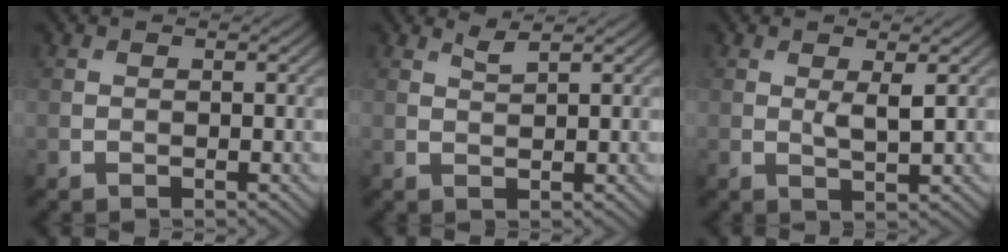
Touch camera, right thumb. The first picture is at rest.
{"total": 1.3, "force": [1.1, 0.0, 0.7], "torque": [-0.023, 0.002, 0.023]}
{"total": 2.1, "force": [0.6, 0.3, 2.0], "torque": [-0.042, -0.005, 0.012]}